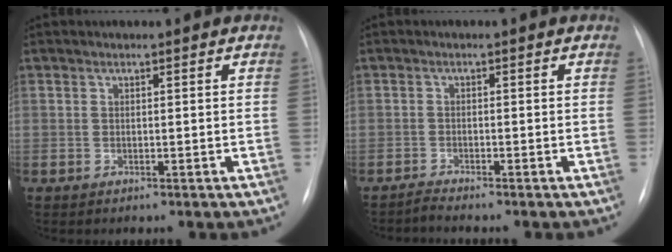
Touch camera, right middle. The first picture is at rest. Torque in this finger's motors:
{"motor_torque": [-0.10, -0.09, -0.02, 0.01]}